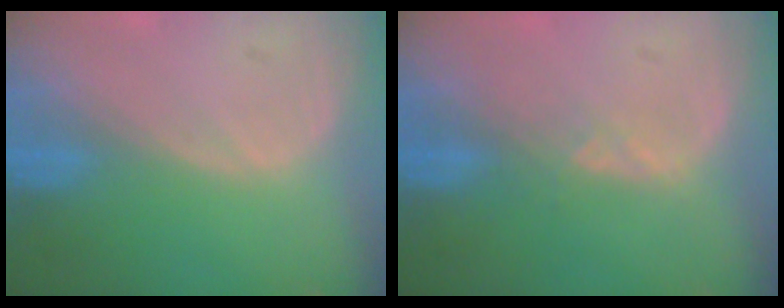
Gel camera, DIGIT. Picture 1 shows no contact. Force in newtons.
{"total": 1.6, "press": 1.5, "slide": 0.7}